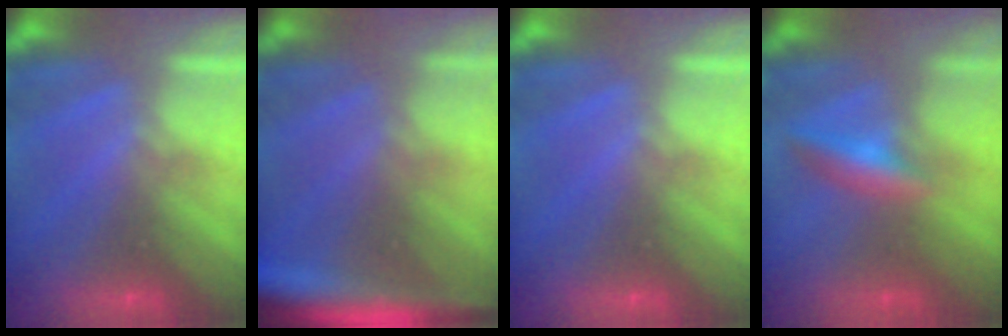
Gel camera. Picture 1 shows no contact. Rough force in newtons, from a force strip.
{"total": 6.5}
{"total": 0.0}
{"total": 2.4}